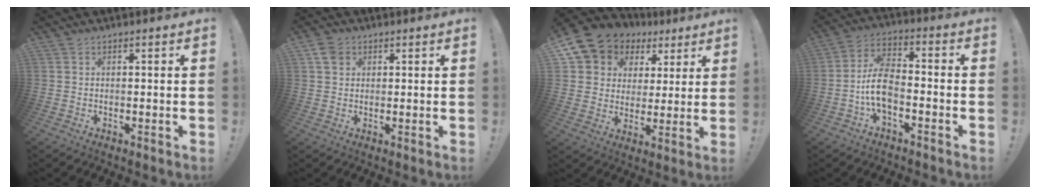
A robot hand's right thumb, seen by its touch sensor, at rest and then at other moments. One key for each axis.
{"total": 3.8, "fx": 1.8, "fy": 3.0, "fz": 1.5, "tx": -0.027, "ty": 0.001, "tz": 0.034}
{"total": 9.2, "fx": 4.9, "fy": 7.4, "fz": 2.4, "tx": -0.045, "ty": -0.041, "tz": 0.099}
{"total": 10.7, "fx": -3.9, "fy": 5.9, "fz": 8.1, "tx": -0.167, "ty": 0.024, "tz": -0.067}